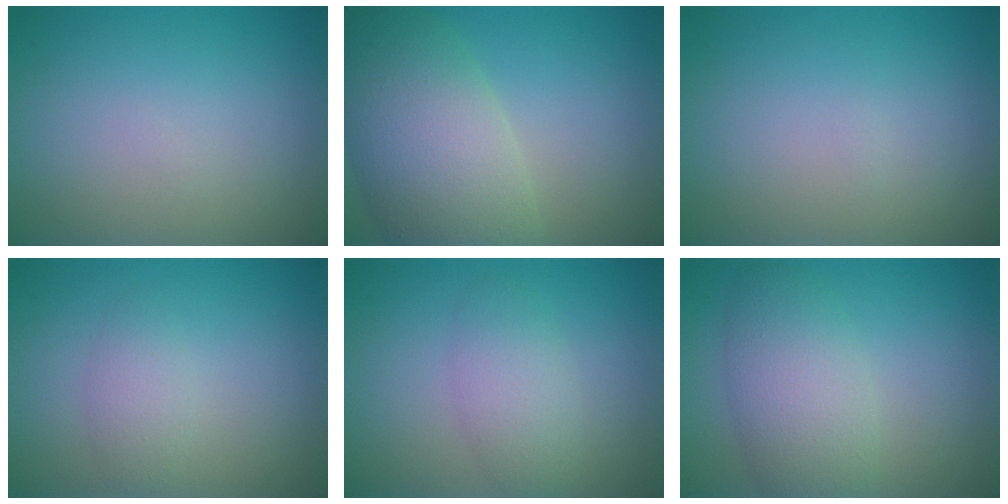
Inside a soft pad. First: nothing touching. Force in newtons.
{"total": 9.3, "press": 9.2, "slide": 0.8}
{"total": 0.0}
{"total": 1.8, "press": 1.8, "slide": 0.0}
{"total": 3.0, "press": 3.0, "slide": 0.2}
{"total": 5.0, "press": 5.0, "slide": 0.1}